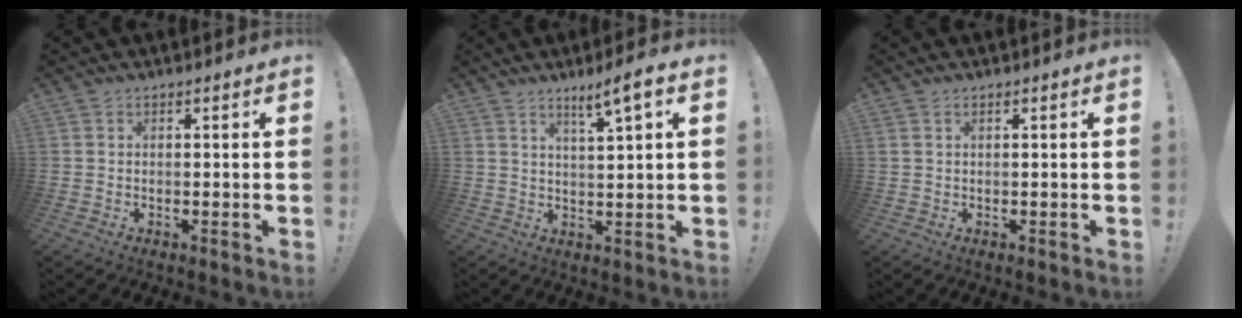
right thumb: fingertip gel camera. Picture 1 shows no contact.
{"total": 6.1, "force": [3.7, 0.0, 4.9], "torque": [-0.068, -0.022, 0.054]}
{"total": 0.9, "force": [0.5, 0.4, 0.6], "torque": [-0.015, 0.002, 0.010]}